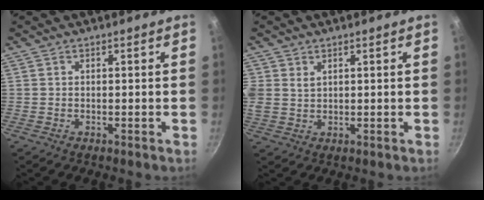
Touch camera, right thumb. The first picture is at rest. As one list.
[{"total": 6.5, "force": [2.4, 5.1, 3.3], "torque": [-0.073, 0.010, 0.055]}]